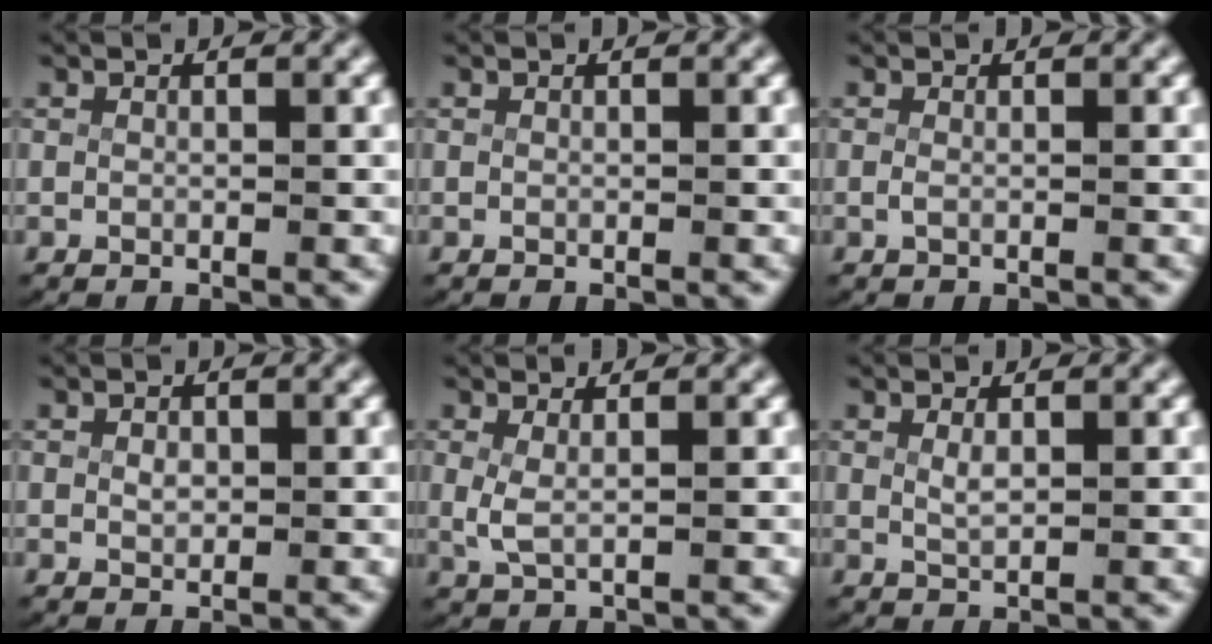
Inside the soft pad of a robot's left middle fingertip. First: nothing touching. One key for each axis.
{"total": 0.0}
{"total": 0.5, "fx": -0.3, "fy": -0.2, "fz": 0.4, "tx": -0.019, "ty": -0.012, "tz": 0.002}
{"total": 0.8, "fx": 0.0, "fy": 0.5, "fz": 0.6, "tx": -0.016, "ty": -0.008, "tz": 0.008}
{"total": 1.9, "fx": 0.3, "fy": 0.8, "fz": 1.7, "tx": -0.051, "ty": -0.016, "tz": 0.017}
{"total": 1.1, "fx": 0.3, "fy": 0.1, "fz": 1.0, "tx": -0.026, "ty": -0.011, "tz": 0.017}